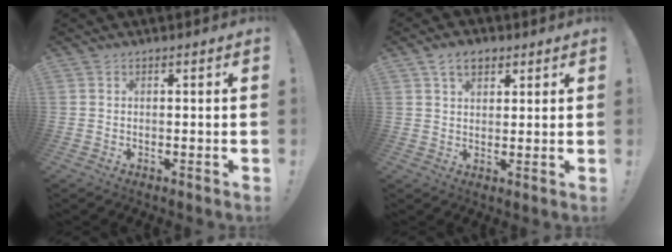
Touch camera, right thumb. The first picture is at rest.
{"total": 5.8, "force": [3.3, 3.7, 3.2], "torque": [-0.055, -0.002, 0.061]}